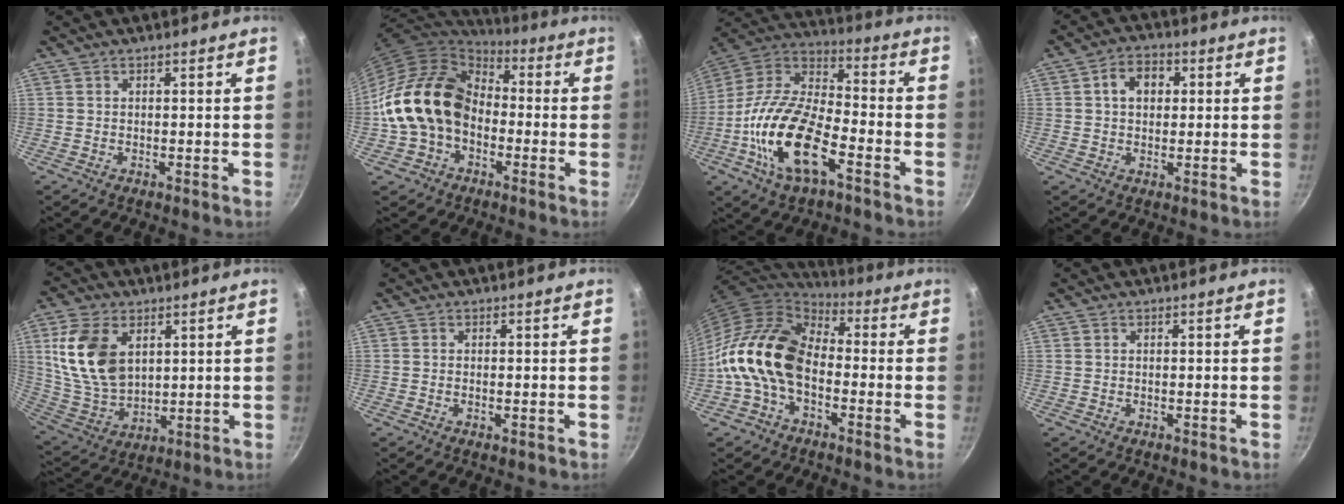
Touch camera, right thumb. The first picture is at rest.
{"total": 17.4, "force": [-2.5, 13.3, 11.0], "torque": [-0.175, 0.053, -0.058]}
{"total": 20.4, "force": [-7.8, 9.5, 16.3], "torque": [-0.299, 0.042, -0.165]}
{"total": 6.5, "force": [1.4, 4.8, 4.1], "torque": [-0.042, 0.012, 0.015]}
{"total": 15.6, "force": [4.7, 10.0, 10.9], "torque": [-0.193, -0.021, 0.106]}
{"total": 1.0, "force": [-0.3, 0.4, 0.9], "torque": [-0.015, 0.000, -0.006]}
{"total": 16.0, "force": [-3.1, 10.5, 11.6], "torque": [-0.191, 0.044, -0.081]}
{"total": 0.0}